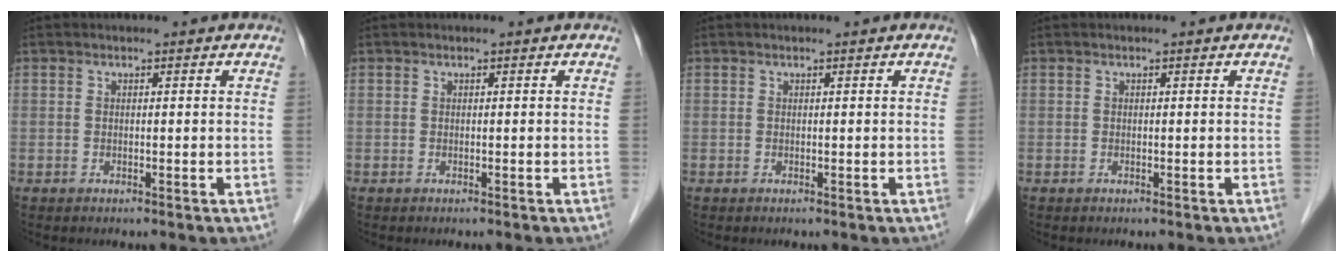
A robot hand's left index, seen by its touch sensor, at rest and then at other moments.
{"total": 0.0}
{"total": 0.0}
{"total": 0.0}